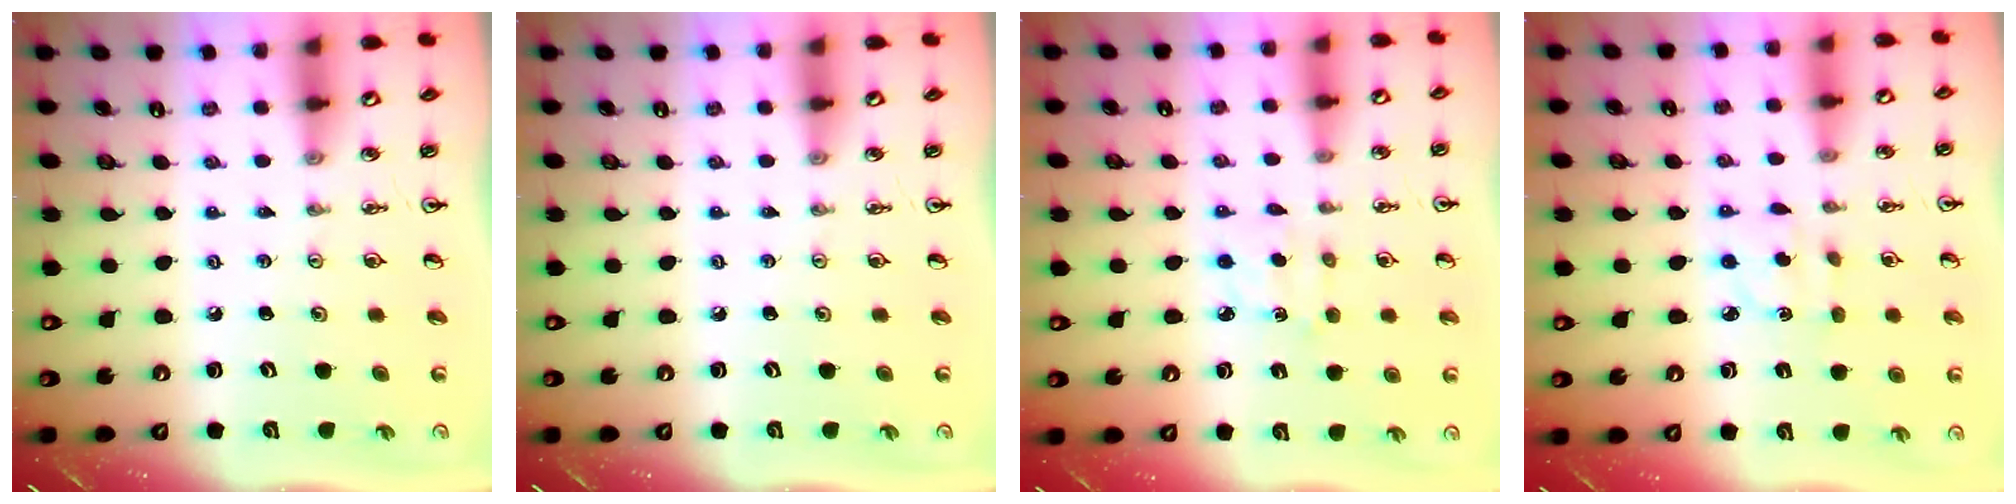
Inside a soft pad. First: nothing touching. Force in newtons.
{"total": 0.0}
{"total": 4.7, "press": 4.7, "slide": 0.3}
{"total": 2.0, "press": 2.0, "slide": 0.4}